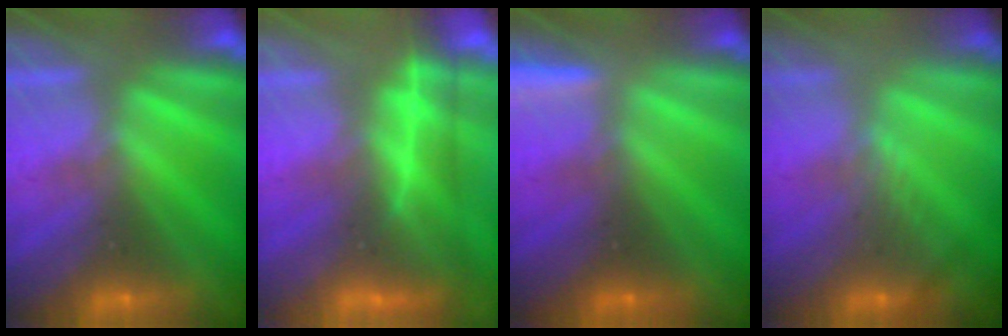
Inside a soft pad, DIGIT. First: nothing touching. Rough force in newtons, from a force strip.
{"total": 3.7}
{"total": 3.8}
{"total": 2.8}